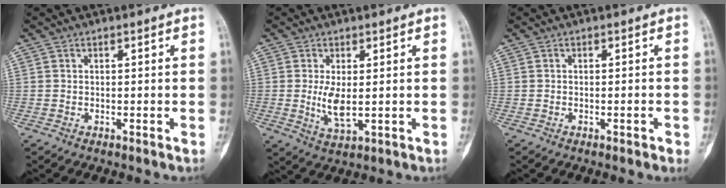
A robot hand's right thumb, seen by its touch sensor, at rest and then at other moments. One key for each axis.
{"total": 5.0, "fx": 0.1, "fy": 2.0, "fz": 4.6, "tx": -0.090, "ty": -0.014, "tz": 0.009}
{"total": 1.4, "fx": -0.6, "fy": 0.3, "fz": 1.2, "tx": -0.021, "ty": -0.001, "tz": -0.005}